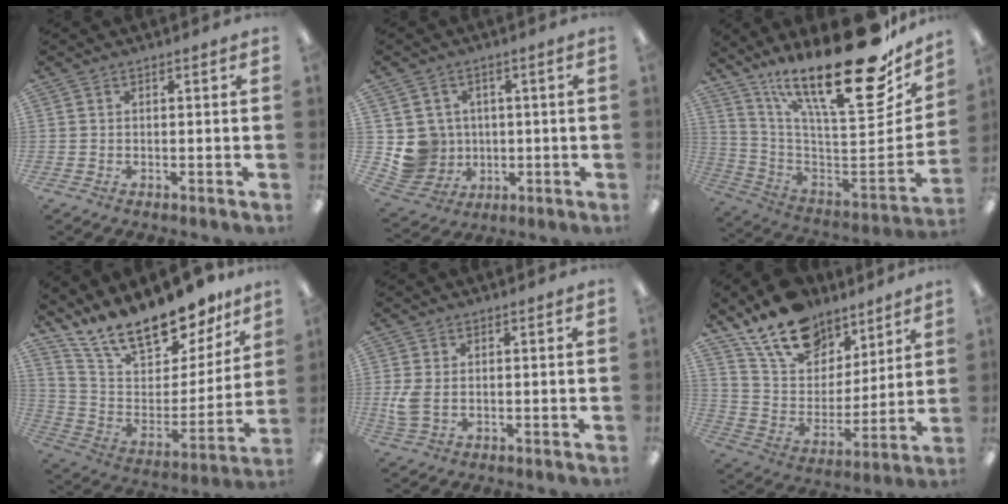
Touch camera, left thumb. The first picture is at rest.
{"total": 7.6, "force": [0.7, 7.6, 0.8], "torque": [-0.040, -0.002, 0.025]}
{"total": 29.5, "force": [20.2, 8.0, 20.0], "torque": [-0.296, -0.152, 0.332]}
{"total": 19.8, "force": [16.5, 6.7, 8.5], "torque": [-0.159, -0.119, 0.289]}
{"total": 4.3, "force": [0.2, 2.6, 3.4], "torque": [-0.075, -0.003, -0.001]}
{"total": 17.1, "force": [13.1, 9.2, 6.0], "torque": [-0.117, -0.082, 0.243]}